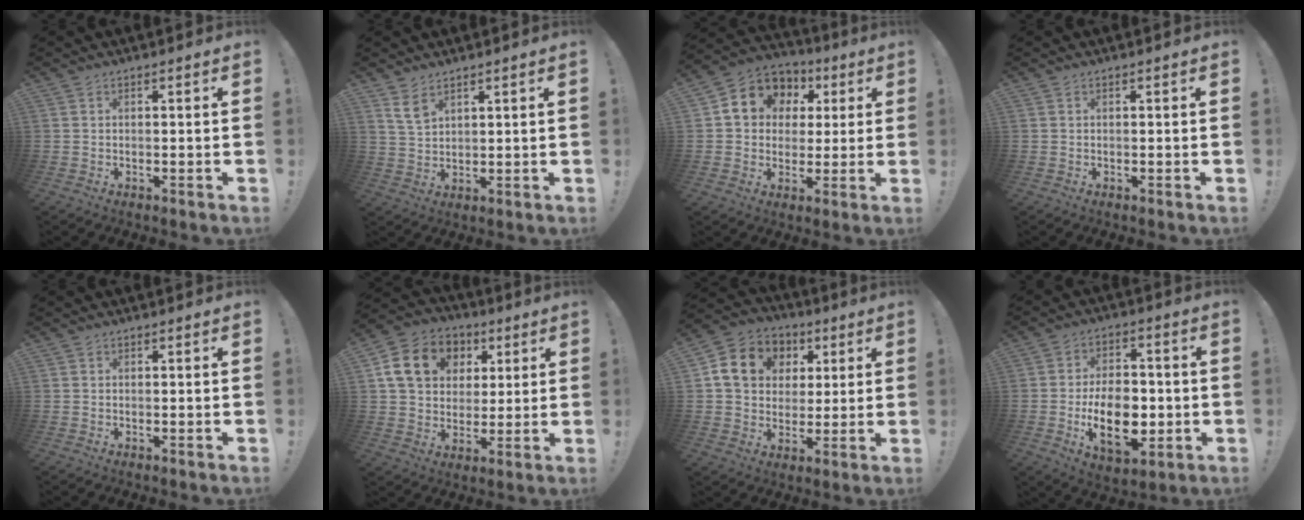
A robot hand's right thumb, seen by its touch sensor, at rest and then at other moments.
{"total": 5.7, "force": [3.7, 3.3, 2.7], "torque": [-0.040, -0.019, 0.071]}
{"total": 10.6, "force": [3.2, 9.3, 4.1], "torque": [-0.066, -0.010, 0.066]}
{"total": 0.0}
{"total": 0.0}
{"total": 16.2, "force": [5.6, 12.9, 8.0], "torque": [-0.115, -0.006, 0.118]}
{"total": 13.3, "force": [4.0, 11.1, 6.1], "torque": [-0.087, -0.009, 0.083]}
{"total": 16.9, "force": [-3.5, 10.5, 12.8], "torque": [-0.208, 0.004, -0.055]}